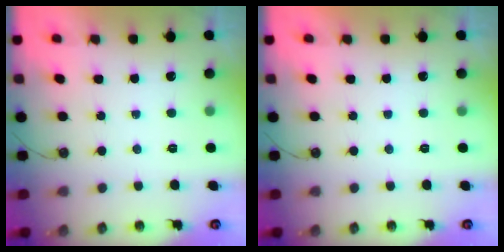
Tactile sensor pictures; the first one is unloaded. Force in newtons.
{"total": 0.0}